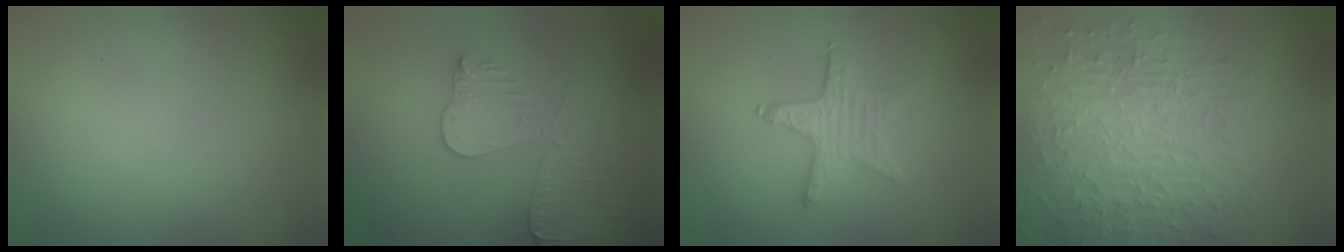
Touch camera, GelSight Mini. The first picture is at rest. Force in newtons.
{"total": 3.4, "press": 3.3, "slide": 0.8}
{"total": 2.8, "press": 2.5, "slide": 1.3}
{"total": 7.7, "press": 5.6, "slide": 5.3}